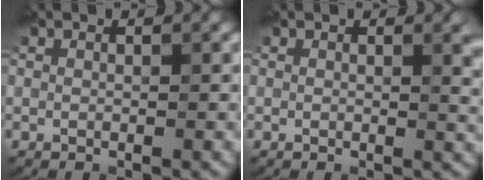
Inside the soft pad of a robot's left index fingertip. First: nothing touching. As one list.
[{"total": 1.8, "force": [0.7, 0.6, 1.5], "torque": [-0.012, -0.001, 0.010]}]